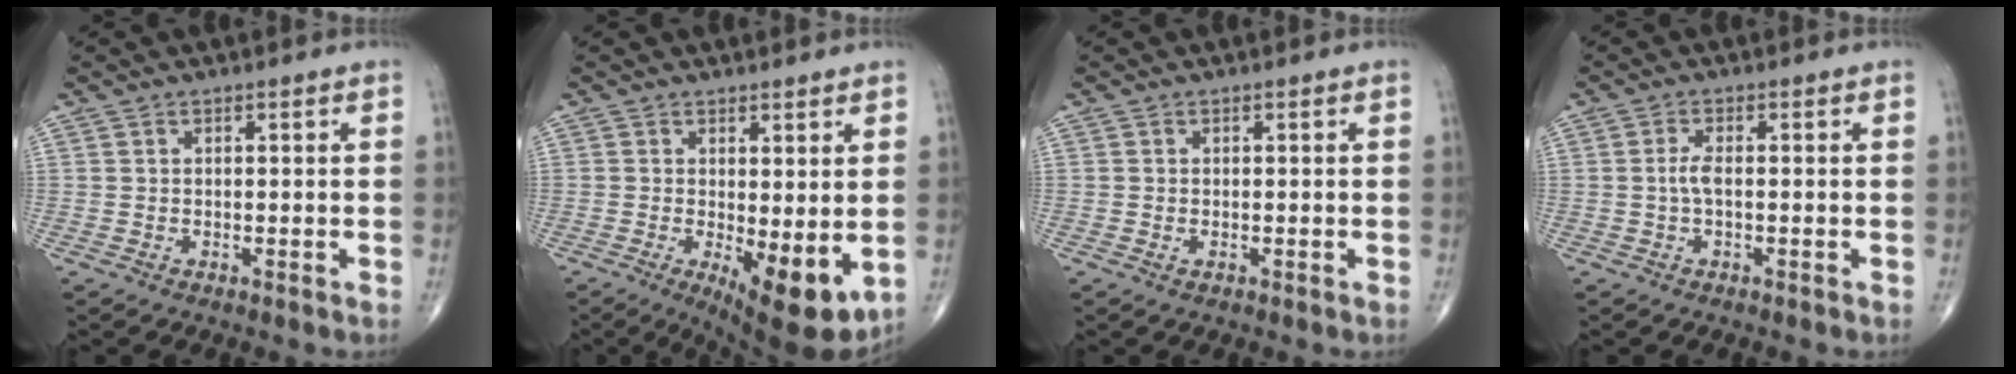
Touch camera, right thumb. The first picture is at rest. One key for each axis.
{"total": 9.9, "fx": -1.5, "fy": 3.5, "fz": 9.1, "tx": -0.125, "ty": -0.025, "tz": -0.012}
{"total": 0.5, "fx": -0.1, "fy": 0.3, "fz": 0.4, "tx": -0.008, "ty": 0.004, "tz": -0.001}
{"total": 2.1, "fx": -0.3, "fy": 0.6, "fz": 2.0, "tx": -0.047, "ty": 0.000, "tz": -0.007}